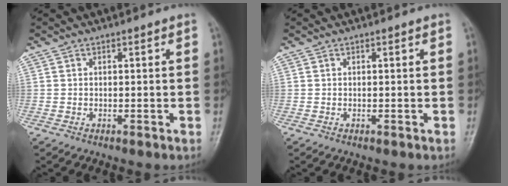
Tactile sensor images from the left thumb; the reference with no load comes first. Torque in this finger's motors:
{"motor_torque": [-0.02, 0.02, -0.10, 0.10, 0.00]}